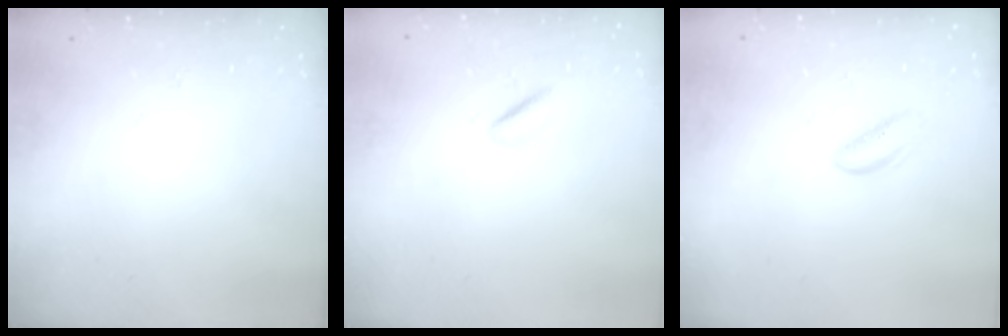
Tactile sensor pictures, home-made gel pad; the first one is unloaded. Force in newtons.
{"total": 3.8, "press": 3.6, "slide": 1.1}
{"total": 3.3, "press": 3.3, "slide": 0.3}